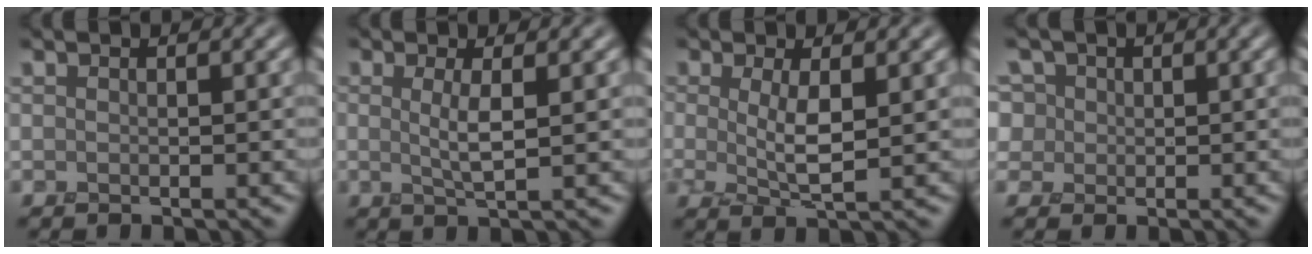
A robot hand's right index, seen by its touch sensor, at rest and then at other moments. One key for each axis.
{"total": 1.9, "fx": 0.2, "fy": 0.4, "fz": 1.9, "tx": -0.033, "ty": -0.007, "tz": 0.006}
{"total": 2.8, "fx": 0.2, "fy": 0.5, "fz": 2.7, "tx": -0.057, "ty": -0.010, "tz": 0.010}
{"total": 4.9, "fx": 2.0, "fy": 4.1, "fz": 1.7, "tx": -0.039, "ty": 0.019, "tz": 0.019}